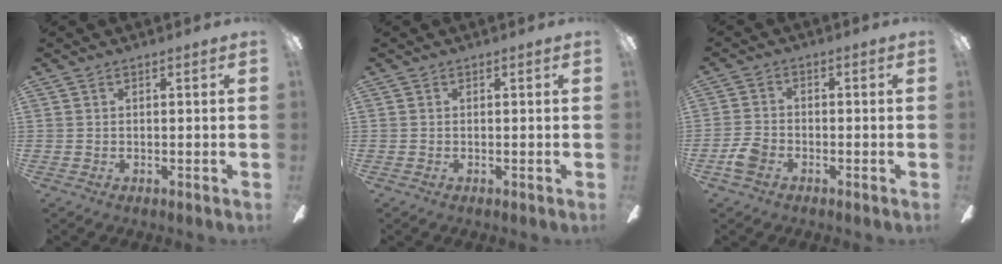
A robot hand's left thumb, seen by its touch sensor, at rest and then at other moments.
{"total": 0.0}
{"total": 4.9, "force": [-2.6, 3.3, 2.5], "torque": [-0.055, 0.013, -0.050]}